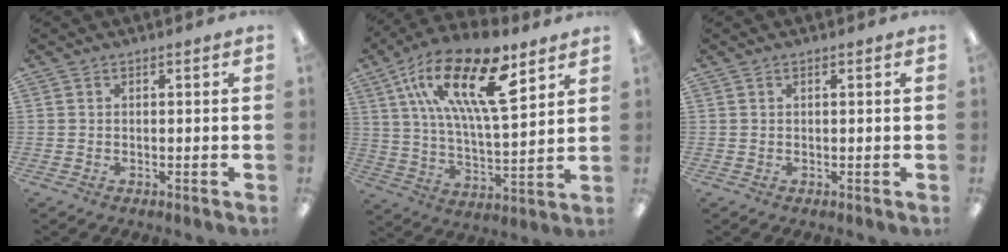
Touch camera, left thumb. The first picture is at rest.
{"total": 22.6, "force": [12.3, 7.7, 17.2], "torque": [-0.317, -0.057, 0.201]}
{"total": 0.7, "force": [0.2, 0.2, 0.7], "torque": [-0.013, 0.002, 0.003]}